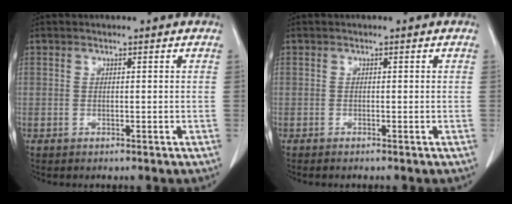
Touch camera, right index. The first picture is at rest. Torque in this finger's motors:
{"motor_torque": [-0.06, 0.07, 0.04, 0.01]}